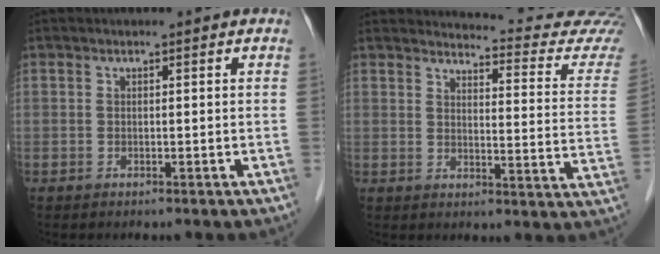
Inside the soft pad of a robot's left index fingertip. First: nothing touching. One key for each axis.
{"total": 18.1, "fx": 17.9, "fy": -0.1, "fz": 2.9, "tx": -0.021, "ty": -0.140, "tz": 0.176}